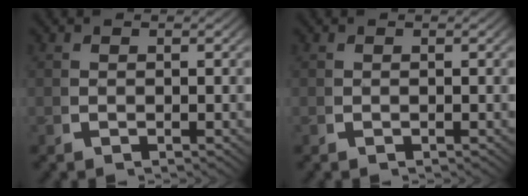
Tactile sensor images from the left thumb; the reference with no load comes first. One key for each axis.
{"total": 0.0}